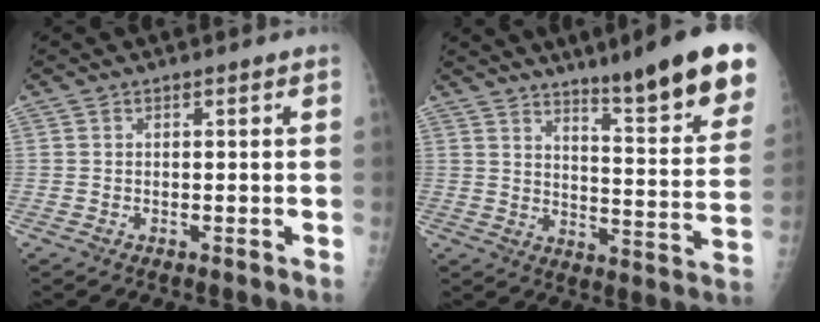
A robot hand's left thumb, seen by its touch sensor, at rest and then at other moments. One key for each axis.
{"total": 18.8, "fx": 12.6, "fy": 2.3, "fz": 13.8, "tx": -0.155, "ty": -0.076, "tz": 0.177}